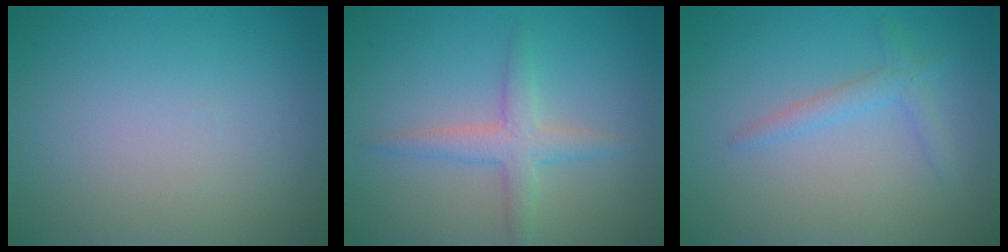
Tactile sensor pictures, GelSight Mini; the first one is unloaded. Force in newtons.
{"total": 2.7, "press": 2.7, "slide": 0.1}
{"total": 1.6, "press": 1.6, "slide": 0.1}